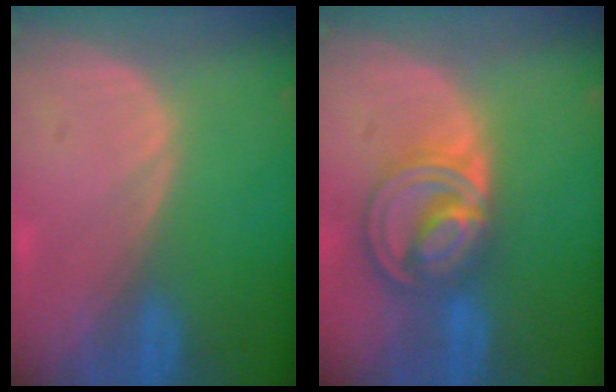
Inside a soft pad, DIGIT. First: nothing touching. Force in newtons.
{"total": 8.7, "press": 7.4, "slide": 4.6}